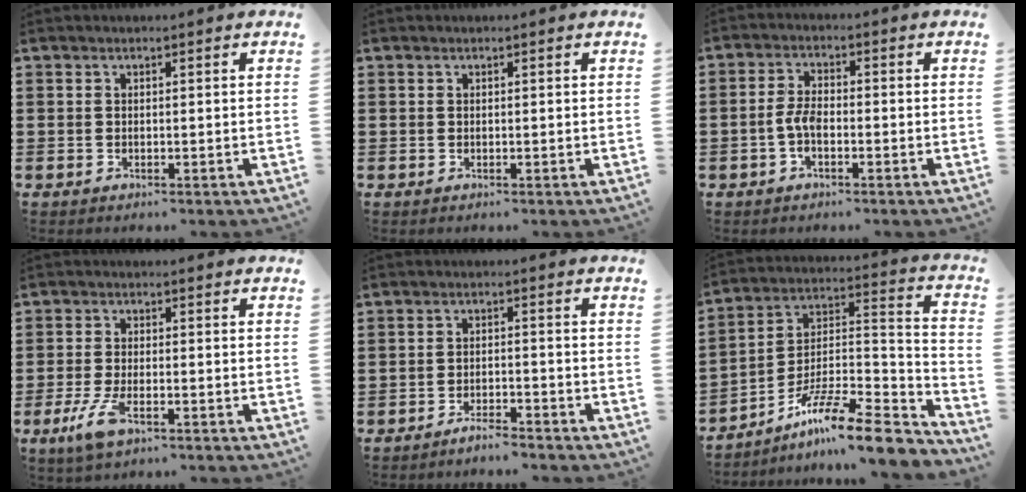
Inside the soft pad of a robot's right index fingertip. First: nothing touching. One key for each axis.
{"total": 0.0}
{"total": 3.6, "fx": -1.2, "fy": 1.4, "fz": 3.1, "tx": -0.078, "ty": -0.004, "tz": -0.028}
{"total": 5.0, "fx": -2.4, "fy": 1.4, "fz": 4.1, "tx": -0.100, "ty": -0.016, "tz": -0.048}
{"total": 2.8, "fx": -2.7, "fy": 0.0, "fz": 0.5, "tx": -0.012, "ty": 0.002, "tz": -0.055}
{"total": 12.7, "fx": -9.4, "fy": 1.8, "fz": 8.5, "tx": -0.148, "ty": 0.009, "tz": -0.175}